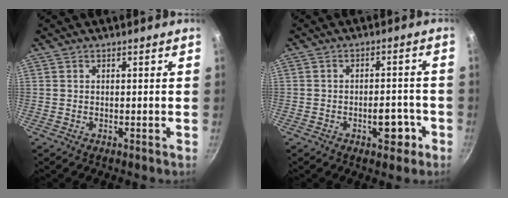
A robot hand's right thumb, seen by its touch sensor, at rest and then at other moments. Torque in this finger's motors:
{"motor_torque": [3.39, 1.63, 1.38, -1.42, 0.37]}